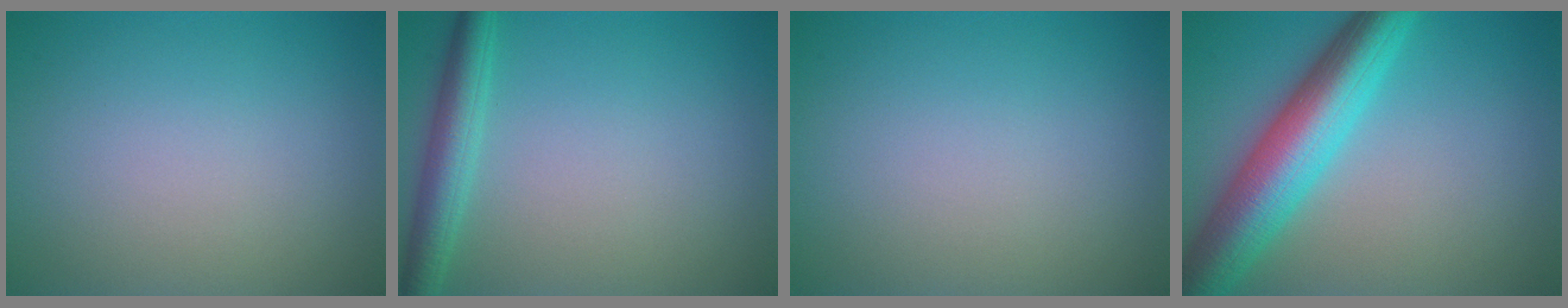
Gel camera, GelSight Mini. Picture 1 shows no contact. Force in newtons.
{"total": 3.4, "press": 3.3, "slide": 0.1}
{"total": 0.0}
{"total": 8.5, "press": 8.5, "slide": 0.3}